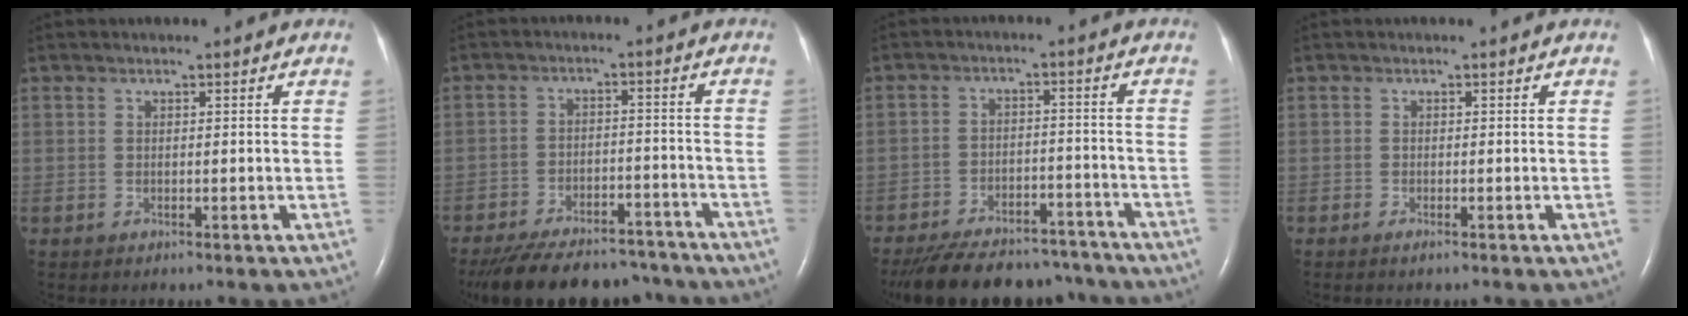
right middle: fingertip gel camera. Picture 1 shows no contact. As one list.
[{"total": 17.7, "force": [-15.2, 6.4, 6.5], "torque": [-0.140, -0.008, -0.216]}, {"total": 18.2, "force": [-15.7, 6.6, 6.3], "torque": [-0.136, -0.004, -0.222]}, {"total": 0.6, "force": [-0.4, 0.0, 0.4], "torque": [-0.011, -0.002, -0.007]}]